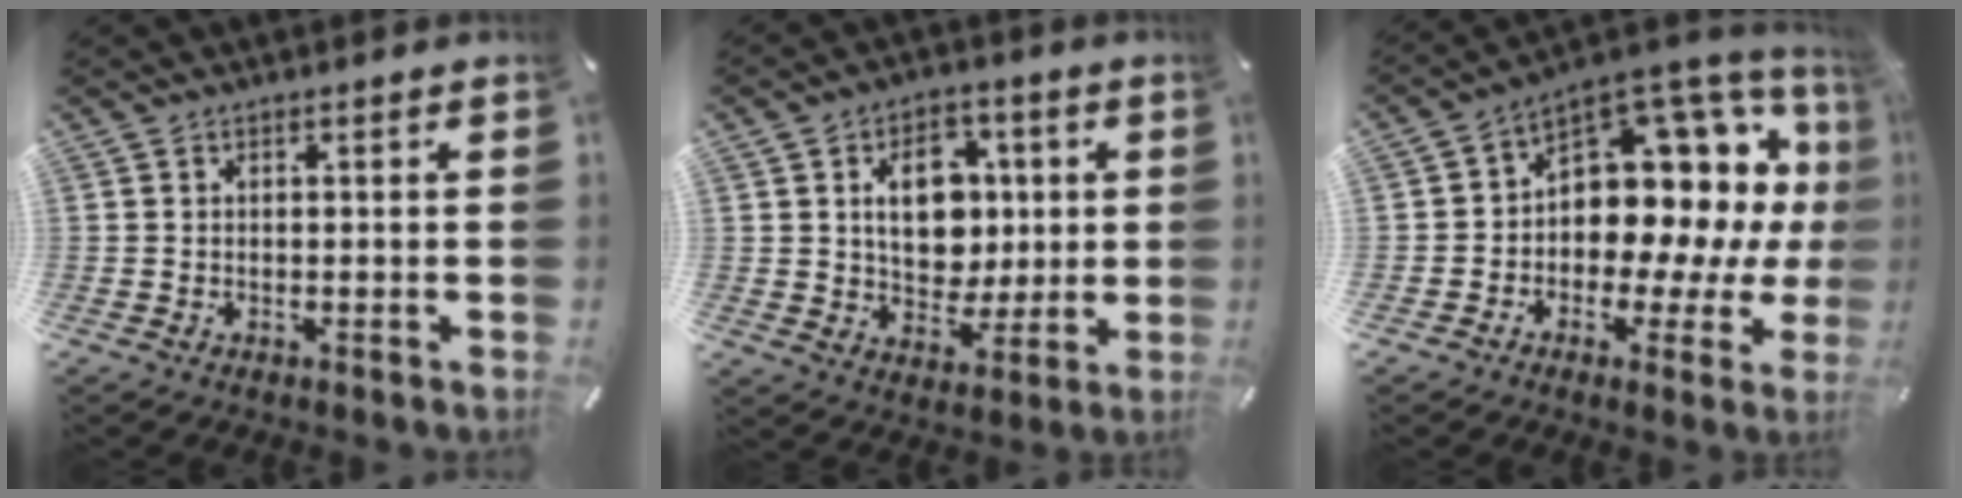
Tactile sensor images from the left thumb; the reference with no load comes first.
{"total": 12.4, "force": [1.9, 9.7, 7.4], "torque": [-0.096, 0.004, 0.034]}
{"total": 12.0, "force": [3.9, 8.7, 7.2], "torque": [-0.090, -0.070, 0.064]}